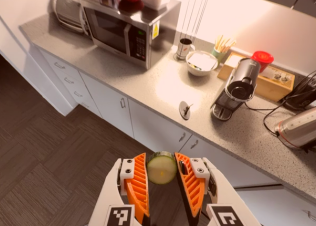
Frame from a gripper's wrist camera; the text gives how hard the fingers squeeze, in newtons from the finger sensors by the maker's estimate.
{"total": 9.8, "left": 10.3, "right": 9.4}